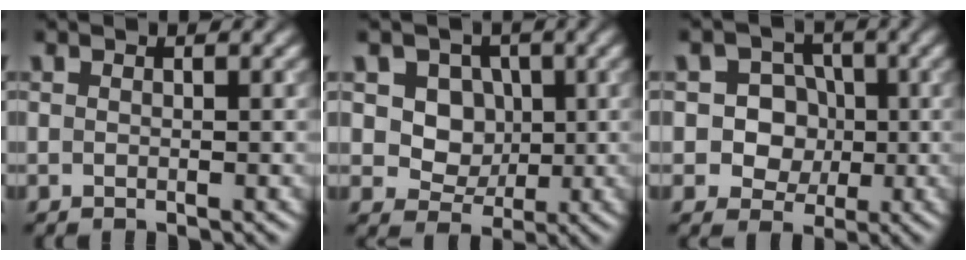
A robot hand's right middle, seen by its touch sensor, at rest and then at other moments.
{"total": 6.2, "force": [1.7, 5.2, 3.0], "torque": [-0.048, 0.005, 0.024]}
{"total": 6.1, "force": [0.3, 5.6, 2.5], "torque": [-0.013, 0.029, -0.014]}